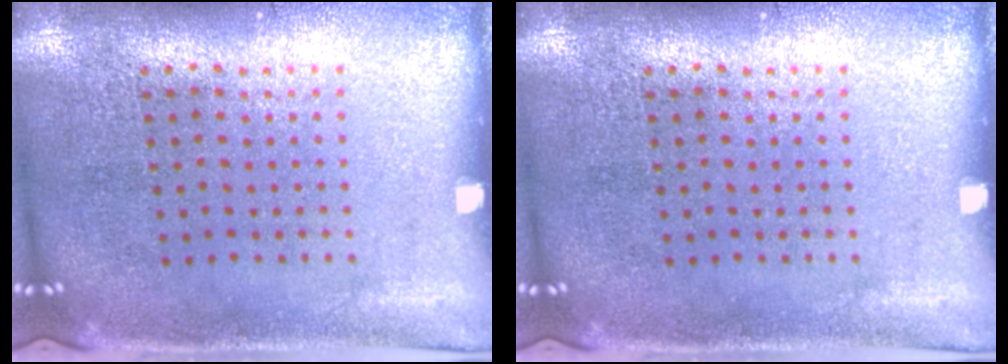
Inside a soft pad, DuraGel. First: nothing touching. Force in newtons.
{"total": 0.0}